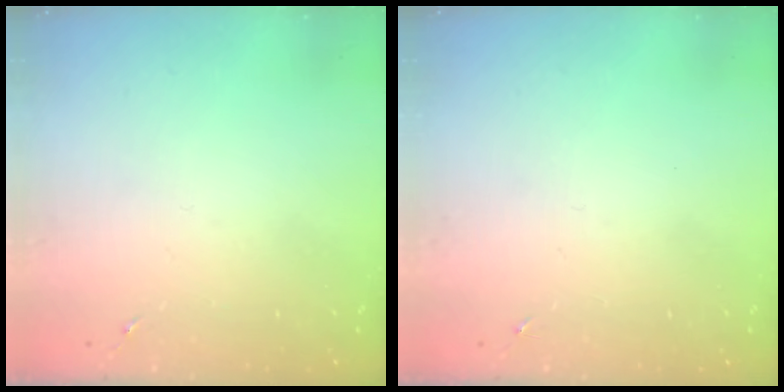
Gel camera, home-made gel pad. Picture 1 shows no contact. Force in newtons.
{"total": 0.0}